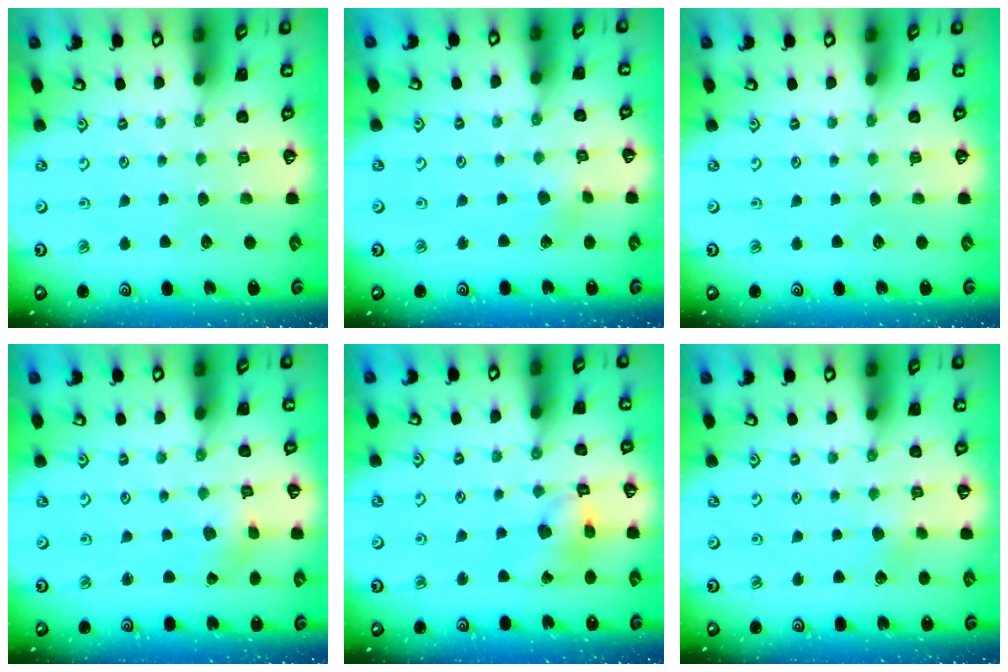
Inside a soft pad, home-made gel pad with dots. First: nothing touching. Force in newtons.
{"total": 2.4, "press": 2.4, "slide": 0.3}
{"total": 0.0}
{"total": 1.1, "press": 1.0, "slide": 0.4}
{"total": 10.0, "press": 9.9, "slide": 1.0}
{"total": 2.3, "press": 2.3, "slide": 0.2}